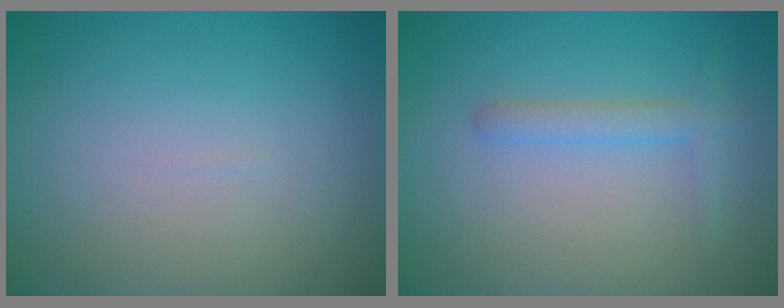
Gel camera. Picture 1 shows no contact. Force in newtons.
{"total": 1.7, "press": 1.7, "slide": 0.1}